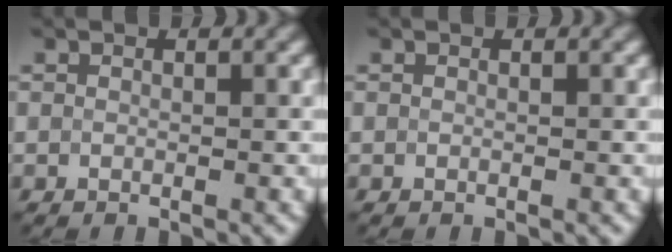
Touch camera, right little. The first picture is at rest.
{"total": 0.0}